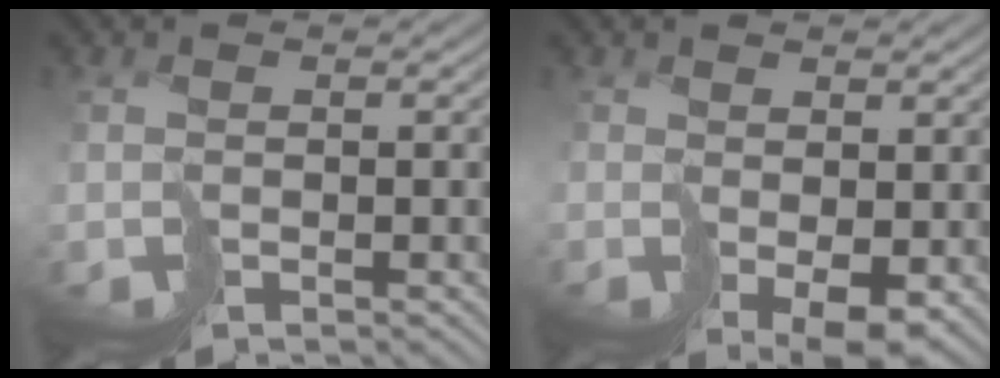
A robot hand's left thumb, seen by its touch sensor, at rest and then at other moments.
{"total": 3.5, "force": [0.3, 1.8, 3.0], "torque": [-0.057, -0.017, 0.021]}